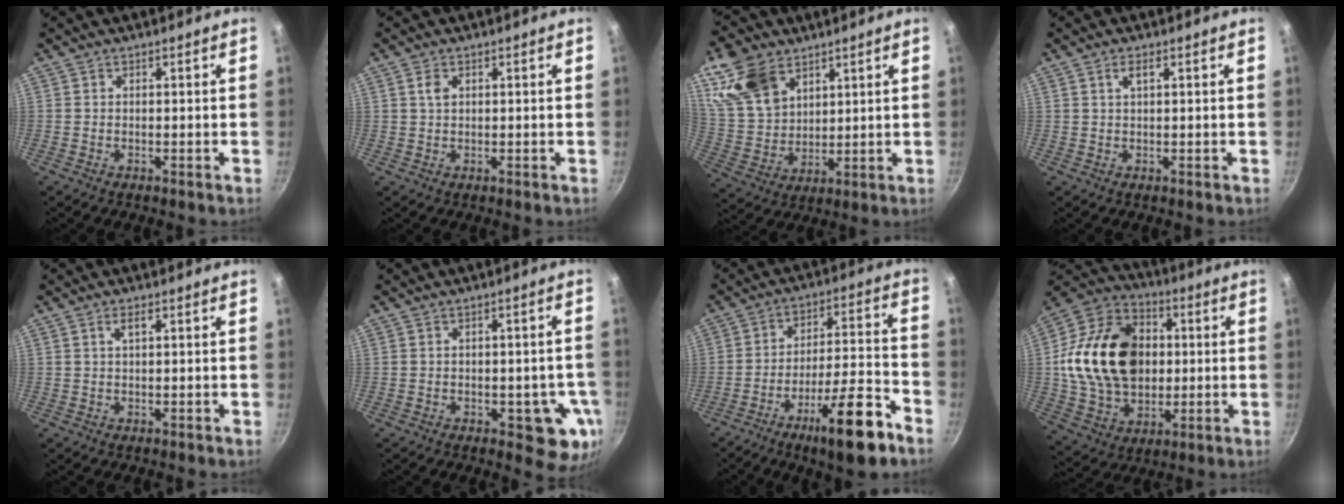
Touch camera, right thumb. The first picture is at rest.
{"total": 1.9, "force": [0.7, 1.2, 1.3], "torque": [-0.022, -0.001, 0.013]}
{"total": 14.0, "force": [7.8, 9.1, 7.2], "torque": [-0.126, -0.026, 0.163]}
{"total": 1.7, "force": [0.7, 0.5, 1.4], "torque": [-0.027, 0.004, 0.015]}
{"total": 1.7, "force": [0.7, 0.5, 1.4], "torque": [-0.026, 0.004, 0.014]}
{"total": 8.9, "force": [-2.5, 4.6, 7.2], "torque": [-0.043, 0.001, -0.030]}
{"total": 16.2, "force": [-9.5, 3.5, 12.6], "torque": [-0.186, 0.057, -0.143]}
{"total": 23.7, "force": [1.9, 17.3, 16.1], "torque": [-0.255, 0.018, 0.034]}